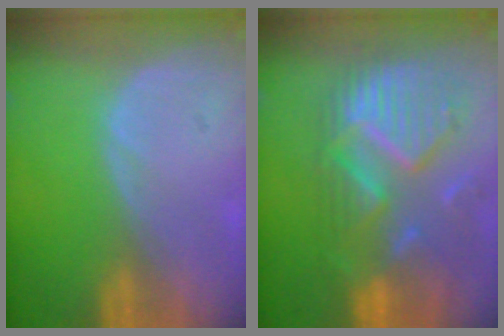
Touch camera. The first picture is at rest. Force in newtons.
{"total": 11.8, "press": 10.4, "slide": 5.5}